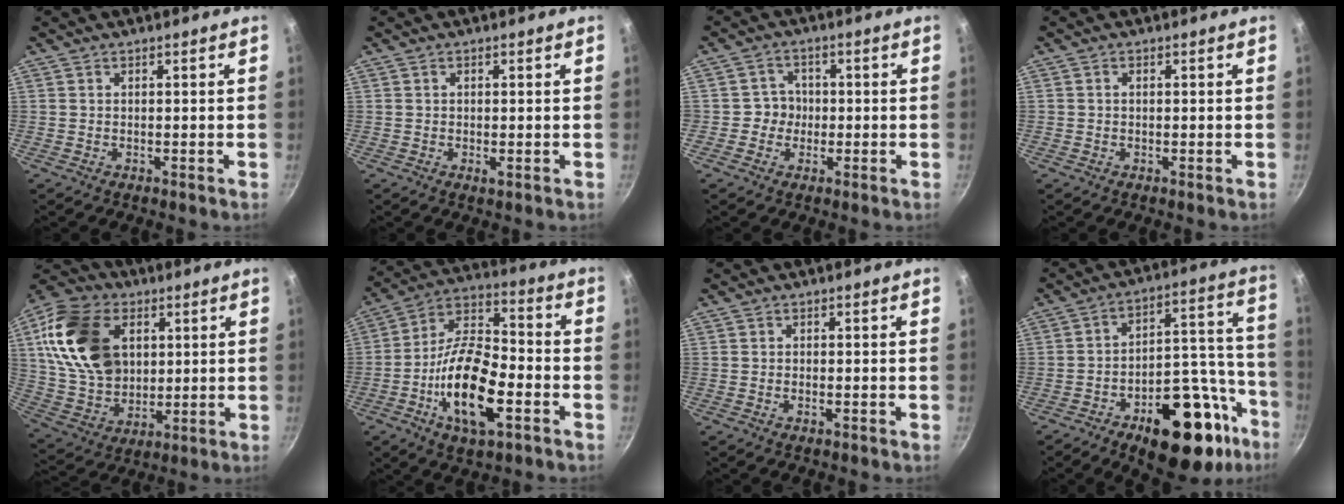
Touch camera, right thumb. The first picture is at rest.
{"total": 1.1, "force": [0.1, 0.5, 1.0], "torque": [-0.016, -0.001, 0.000]}
{"total": 3.9, "force": [-0.6, 3.8, 0.7], "torque": [0.026, 0.013, -0.016]}
{"total": 0.8, "force": [0.1, 0.6, 0.5], "torque": [-0.008, 0.004, 0.001]}
{"total": 21.4, "force": [5.3, 15.3, 14.1], "torque": [-0.240, -0.004, 0.103]}
{"total": 18.8, "force": [-6.6, 8.2, 15.5], "torque": [-0.276, 0.035, -0.132]}
{"total": 1.1, "force": [-0.4, 0.4, 0.9], "torque": [-0.020, 0.003, -0.009]}
{"total": 26.9, "force": [-14.3, 13.3, 18.5], "torque": [-0.191, 0.099, -0.197]}